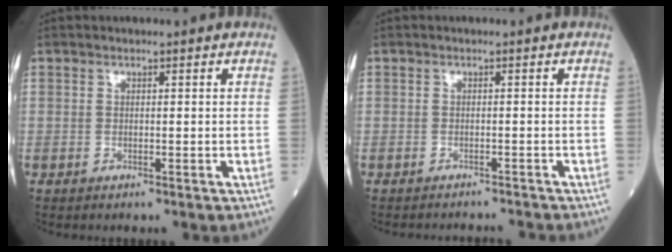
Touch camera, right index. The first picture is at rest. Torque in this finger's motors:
{"motor_torque": [-1.52, -0.62, -1.05, -0.21]}